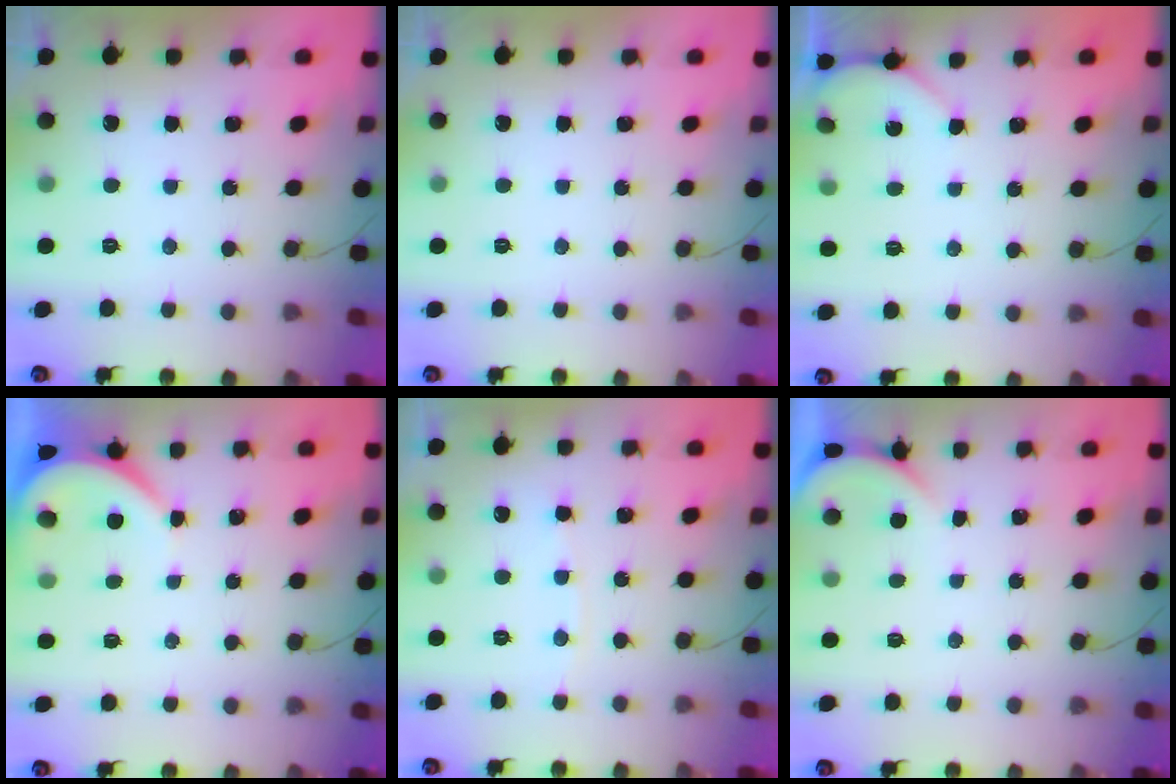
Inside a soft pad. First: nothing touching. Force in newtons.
{"total": 0.0}
{"total": 1.8, "press": 1.8, "slide": 0.2}
{"total": 3.9, "press": 3.9, "slide": 0.6}
{"total": 3.0, "press": 3.0, "slide": 0.4}
{"total": 0.8, "press": 0.7, "slide": 0.2}